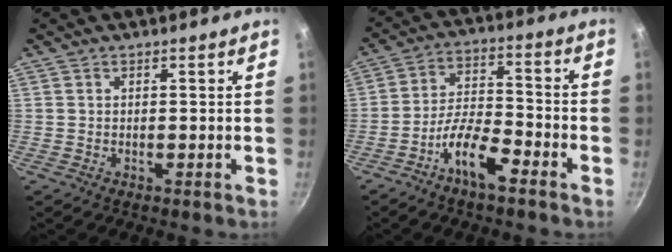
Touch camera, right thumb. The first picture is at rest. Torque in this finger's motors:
{"motor_torque": [2.53, 2.48, 1.01, -0.81, 0.30]}